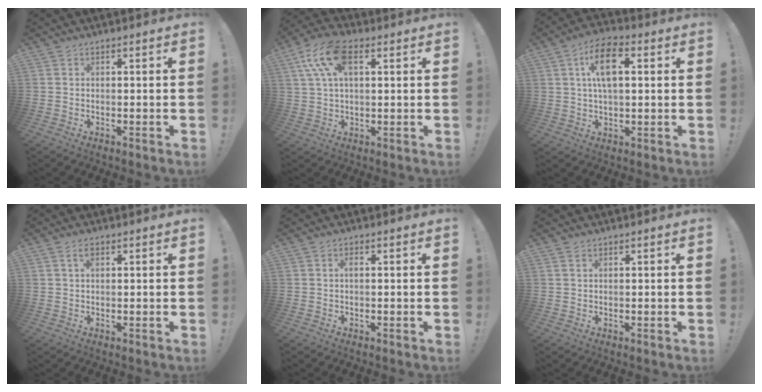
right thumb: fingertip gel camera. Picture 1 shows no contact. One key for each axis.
{"total": 12.8, "fx": 4.4, "fy": 6.8, "fz": 9.9, "tx": -0.182, "ty": 0.000, "tz": 0.083}
{"total": 11.0, "fx": 3.1, "fy": 6.0, "fz": 8.7, "tx": -0.134, "ty": 0.009, "tz": 0.057}
{"total": 2.6, "fx": 1.1, "fy": 1.3, "fz": 1.9, "tx": -0.024, "ty": -0.002, "tz": 0.017}
{"total": 1.0, "fx": -0.1, "fy": 0.1, "fz": 1.0, "tx": -0.023, "ty": 0.004, "tz": -0.003}
{"total": 0.7, "fx": 0.4, "fy": 0.3, "fz": 0.5, "tx": -0.015, "ty": 0.003, "tz": 0.009}